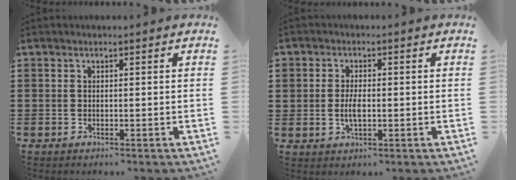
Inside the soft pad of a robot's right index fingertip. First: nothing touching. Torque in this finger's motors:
{"motor_torque": [1.14, 1.00, 0.44, 0.02]}